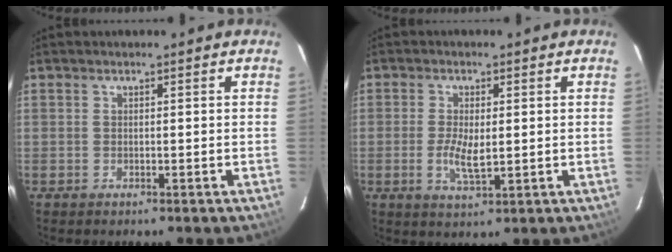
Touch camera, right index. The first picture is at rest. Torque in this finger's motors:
{"motor_torque": [0.12, -0.08, 0.10, 0.07]}